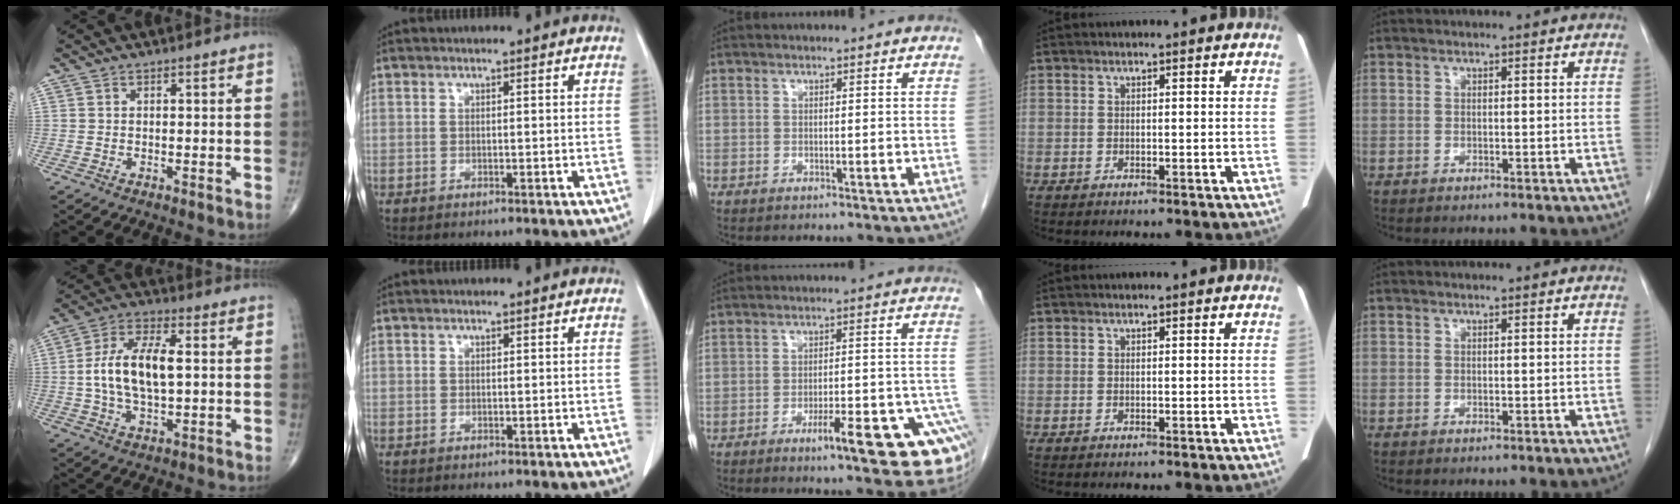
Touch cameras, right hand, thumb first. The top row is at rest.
{"thumb": {"total": 12.8, "force": [0.5, 6.2, 11.2], "torque": [-0.220, 0.014, 0.007]}, "middle": {"total": 14.5, "force": [-7.9, 2.4, 12.0], "torque": [-0.061, 0.018, -0.098]}}